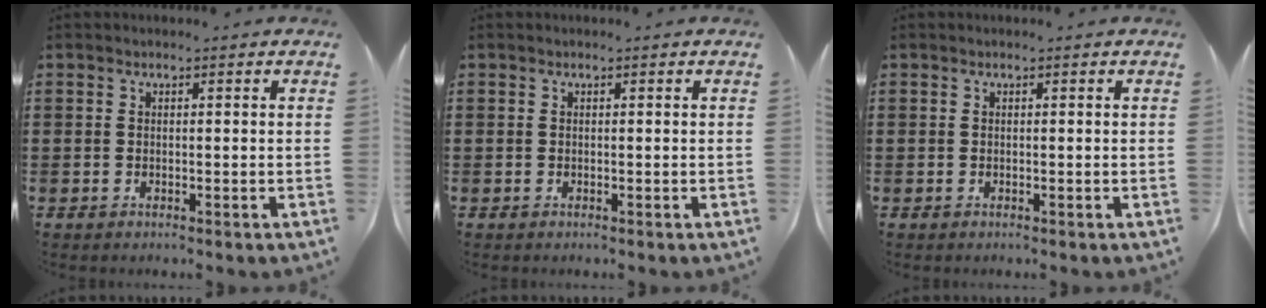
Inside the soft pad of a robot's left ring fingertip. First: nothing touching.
{"total": 0.0}
{"total": 0.0}